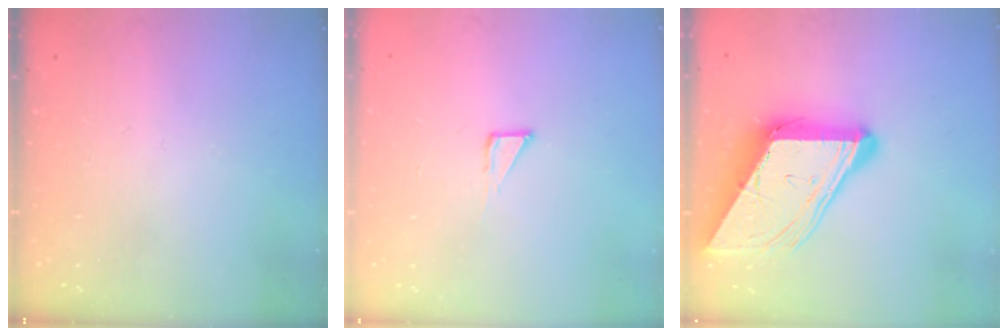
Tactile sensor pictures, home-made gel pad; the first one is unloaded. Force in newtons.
{"total": 2.8, "press": 2.8, "slide": 0.2}
{"total": 18.6, "press": 18.5, "slide": 2.0}